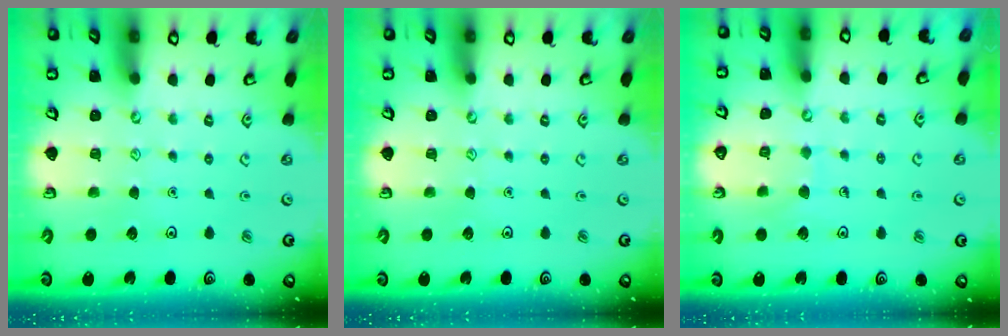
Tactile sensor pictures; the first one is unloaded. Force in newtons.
{"total": 0.0}
{"total": 6.4, "press": 6.4, "slide": 0.5}